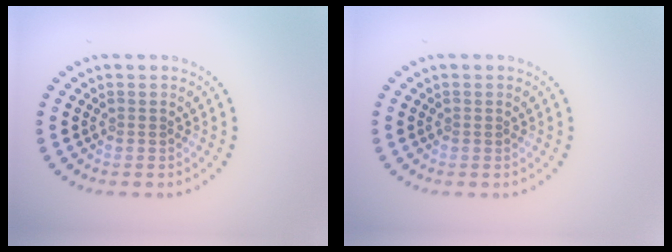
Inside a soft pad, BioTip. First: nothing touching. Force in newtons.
{"total": 0.0}